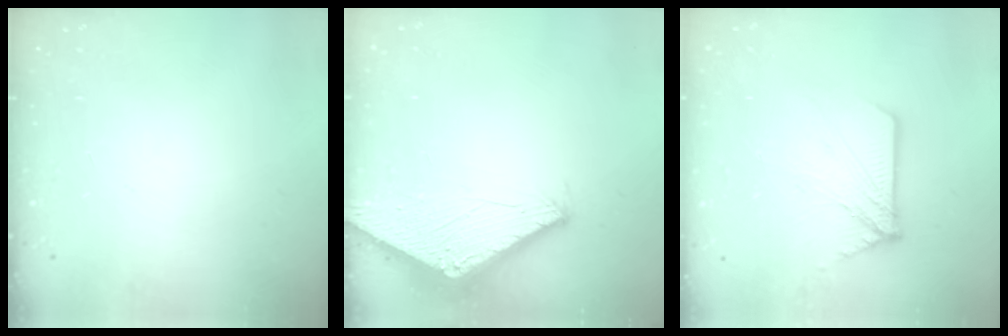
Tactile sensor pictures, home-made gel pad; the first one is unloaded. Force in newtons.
{"total": 2.8, "press": 2.8, "slide": 0.2}
{"total": 10.0, "press": 10.0, "slide": 0.8}